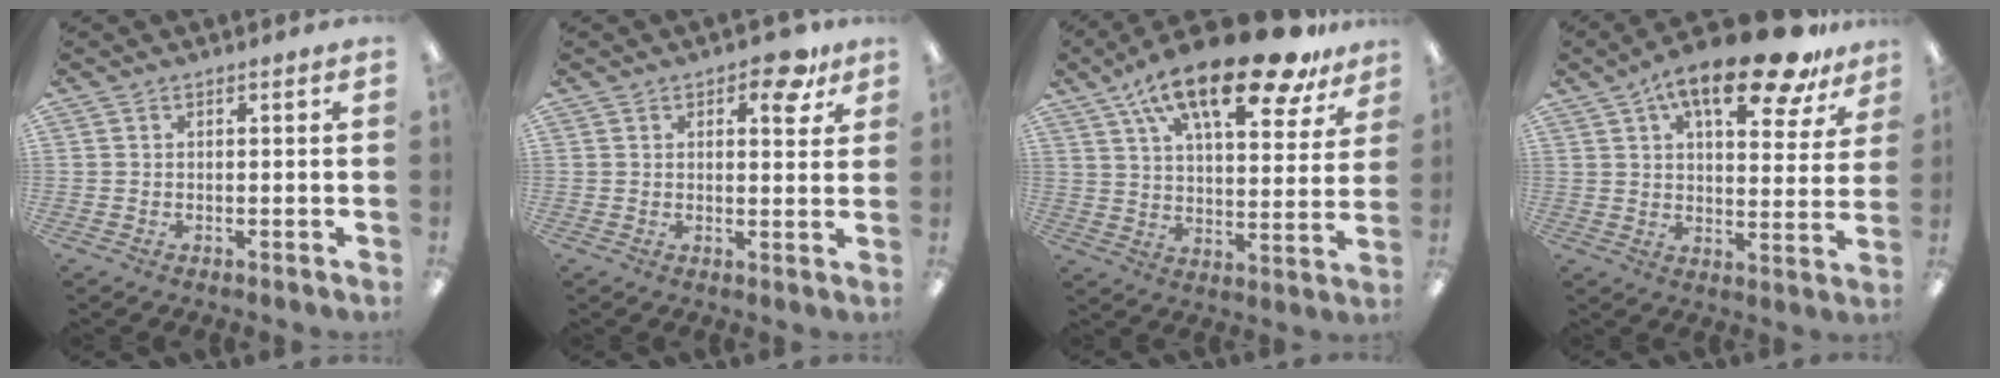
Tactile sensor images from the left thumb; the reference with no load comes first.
{"total": 8.0, "force": [4.7, 3.9, 5.2], "torque": [-0.056, -0.021, 0.075]}
{"total": 22.3, "force": [14.9, 7.4, 14.8], "torque": [-0.235, -0.080, 0.245]}
{"total": 18.5, "force": [11.9, 6.3, 12.6], "torque": [-0.189, -0.058, 0.190]}